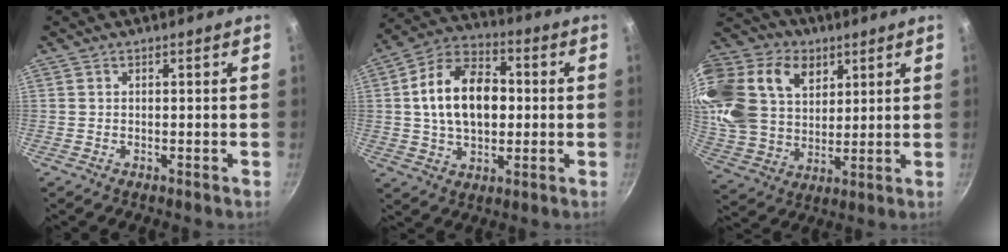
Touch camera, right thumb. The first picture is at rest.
{"total": 16.4, "force": [1.1, 10.8, 12.3], "torque": [-0.177, 0.024, 0.006]}
{"total": 28.8, "force": [12.0, 20.6, 16.3], "torque": [-0.353, 0.018, 0.224]}